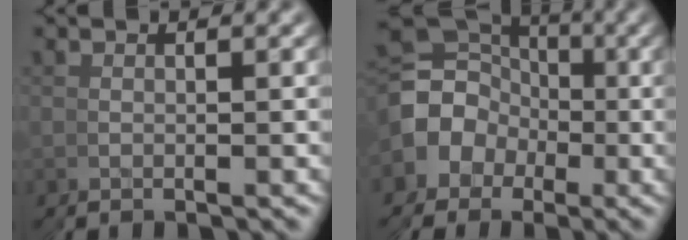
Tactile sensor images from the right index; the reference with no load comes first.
{"total": 10.9, "force": [1.2, 10.0, 4.0], "torque": [-0.092, -0.012, 0.020]}